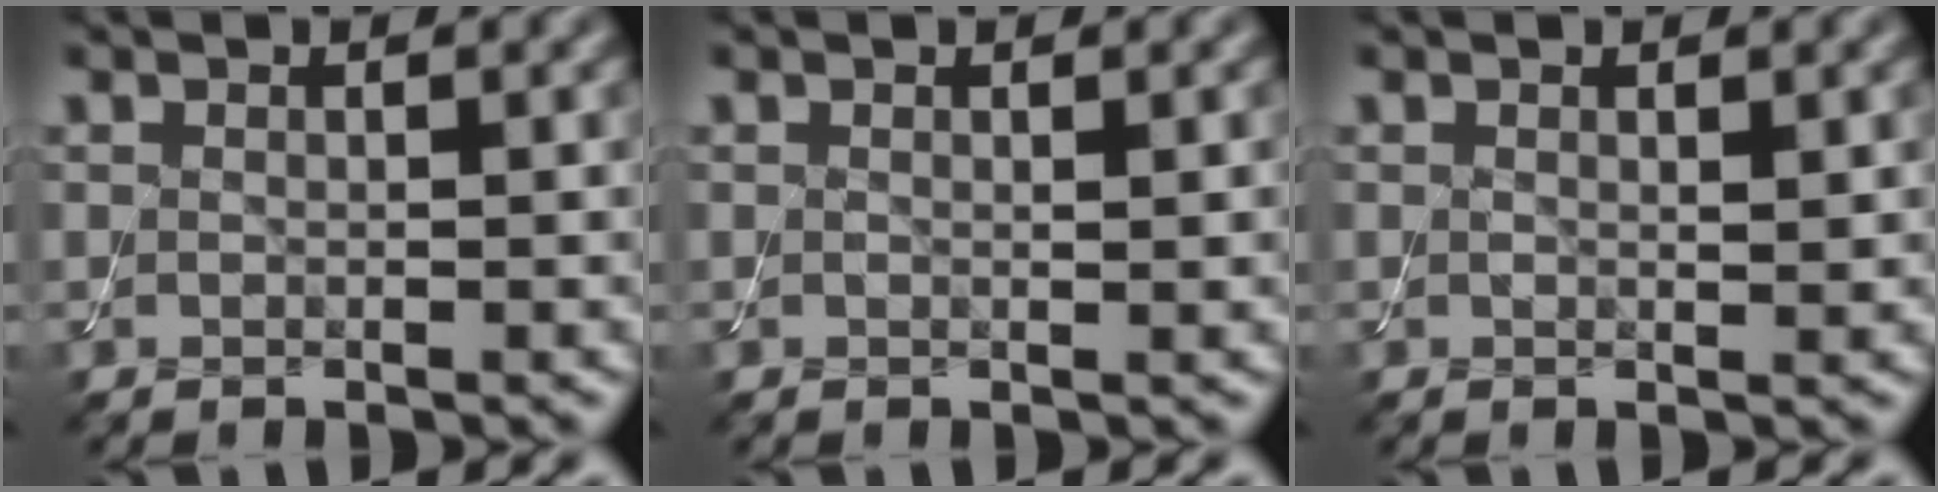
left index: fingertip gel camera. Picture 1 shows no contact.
{"total": 0.7, "force": [0.2, 0.1, 0.6], "torque": [-0.008, -0.001, 0.002]}
{"total": 0.7, "force": [0.3, 0.2, 0.6], "torque": [-0.008, -0.003, 0.004]}